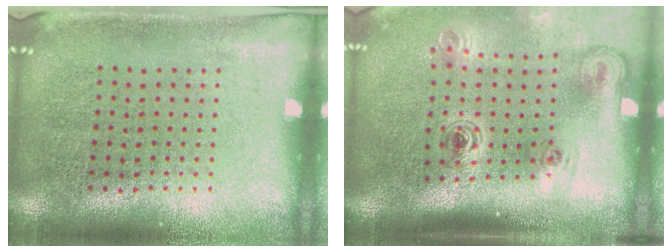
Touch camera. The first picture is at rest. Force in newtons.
{"total": 2.2, "press": 1.5, "slide": 1.7}